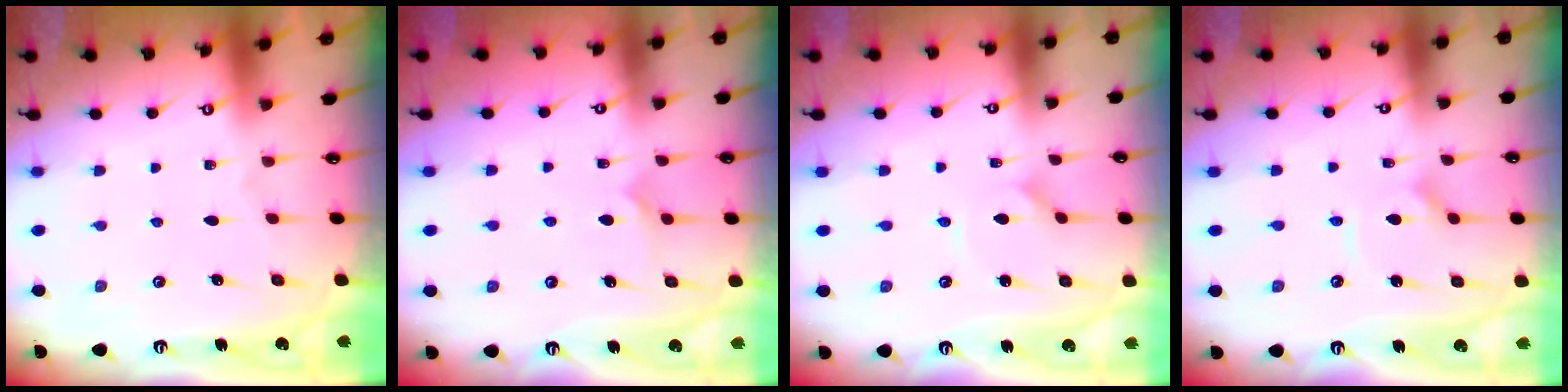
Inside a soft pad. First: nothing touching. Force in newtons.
{"total": 5.1, "press": 5.1, "slide": 0.1}
{"total": 1.2, "press": 1.2, "slide": 0.2}
{"total": 3.8, "press": 3.8, "slide": 0.5}